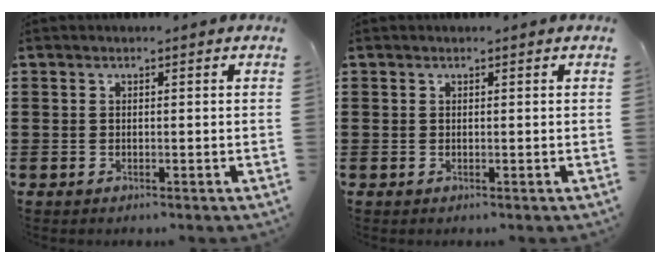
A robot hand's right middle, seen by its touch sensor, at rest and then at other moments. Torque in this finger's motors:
{"motor_torque": [0.00, 0.00, 0.00, 0.00]}